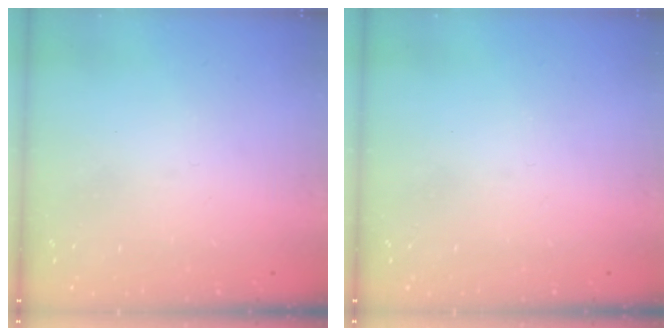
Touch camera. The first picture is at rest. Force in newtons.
{"total": 0.0}